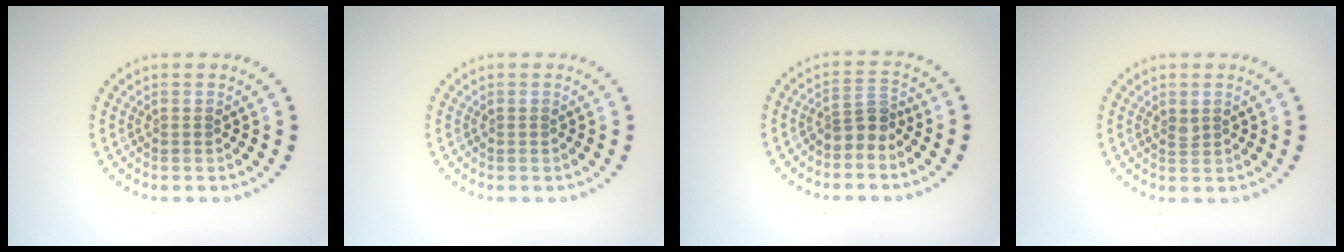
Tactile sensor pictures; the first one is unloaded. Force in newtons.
{"total": 0.0}
{"total": 2.4, "press": 1.8, "slide": 1.6}
{"total": 0.7, "press": 0.6, "slide": 0.5}